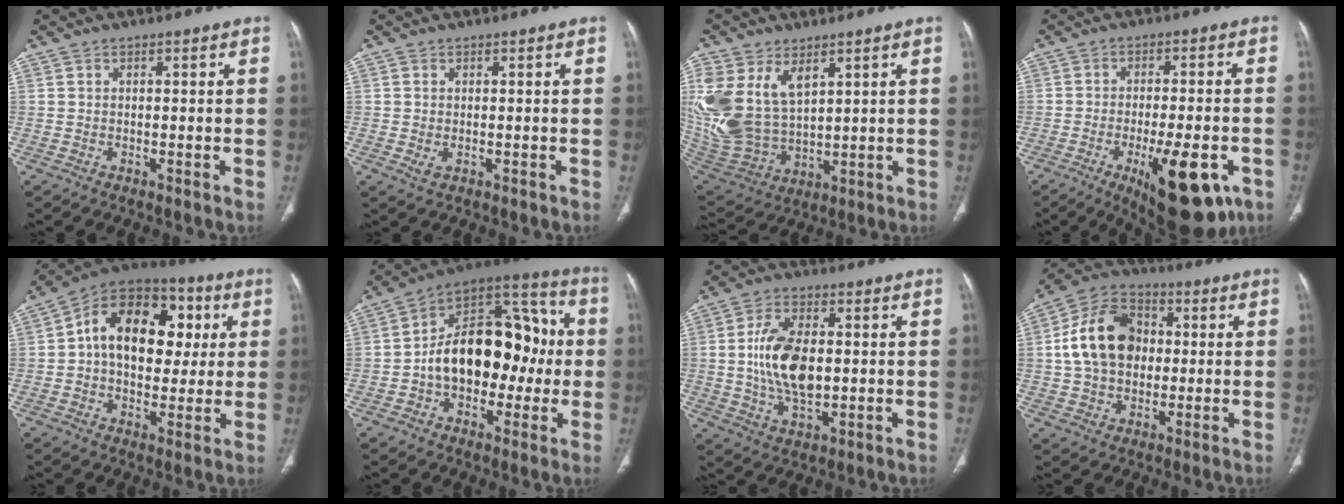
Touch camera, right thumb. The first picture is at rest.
{"total": 1.5, "force": [-0.2, 0.9, 1.1], "torque": [-0.026, -0.003, 0.000]}
{"total": 19.6, "force": [7.2, 12.3, 13.5], "torque": [-0.296, -0.021, 0.162]}
{"total": 16.1, "force": [-7.0, 5.9, 13.3], "torque": [-0.156, 0.014, -0.085]}
{"total": 20.0, "force": [3.3, 13.5, 14.4], "torque": [-0.189, 0.022, 0.044]}
{"total": 22.8, "force": [-1.2, 14.5, 17.6], "torque": [-0.237, 0.056, -0.017]}
{"total": 13.0, "force": [0.4, 7.2, 10.8], "torque": [-0.196, 0.000, 0.013]}
{"total": 15.7, "force": [1.3, 11.7, 10.4], "torque": [-0.159, 0.023, 0.016]}